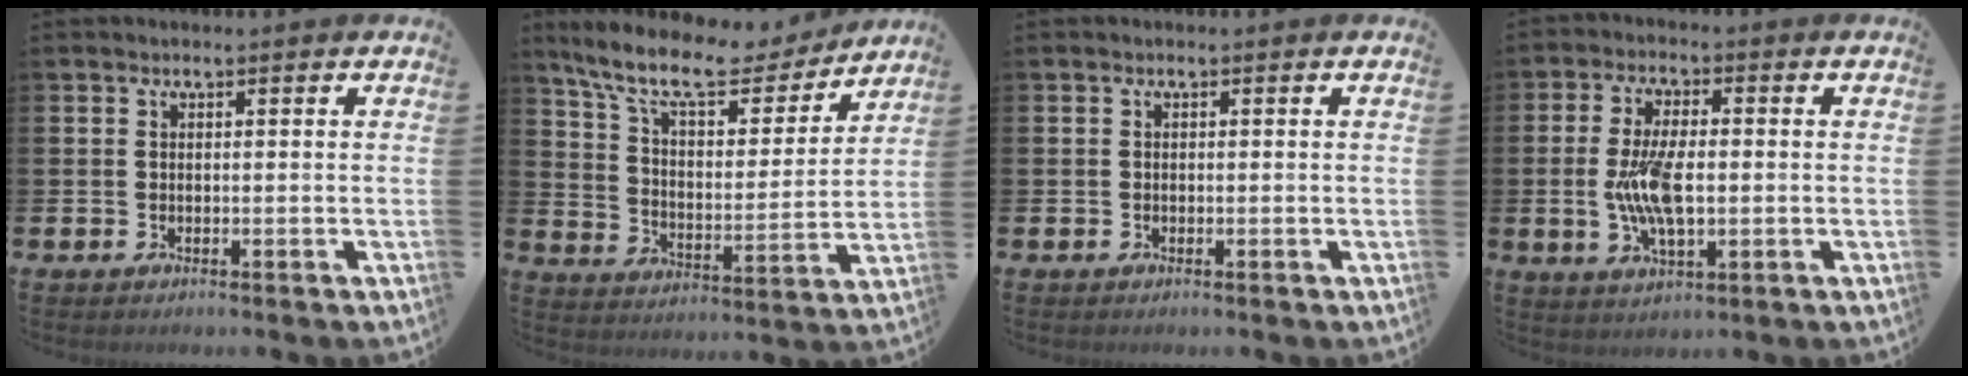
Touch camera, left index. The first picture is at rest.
{"total": 11.1, "force": [9.6, 3.2, 4.8], "torque": [-0.126, -0.056, 0.166]}
{"total": 0.0}
{"total": 7.6, "force": [-0.3, 3.2, 6.9], "torque": [-0.148, -0.004, -0.014]}